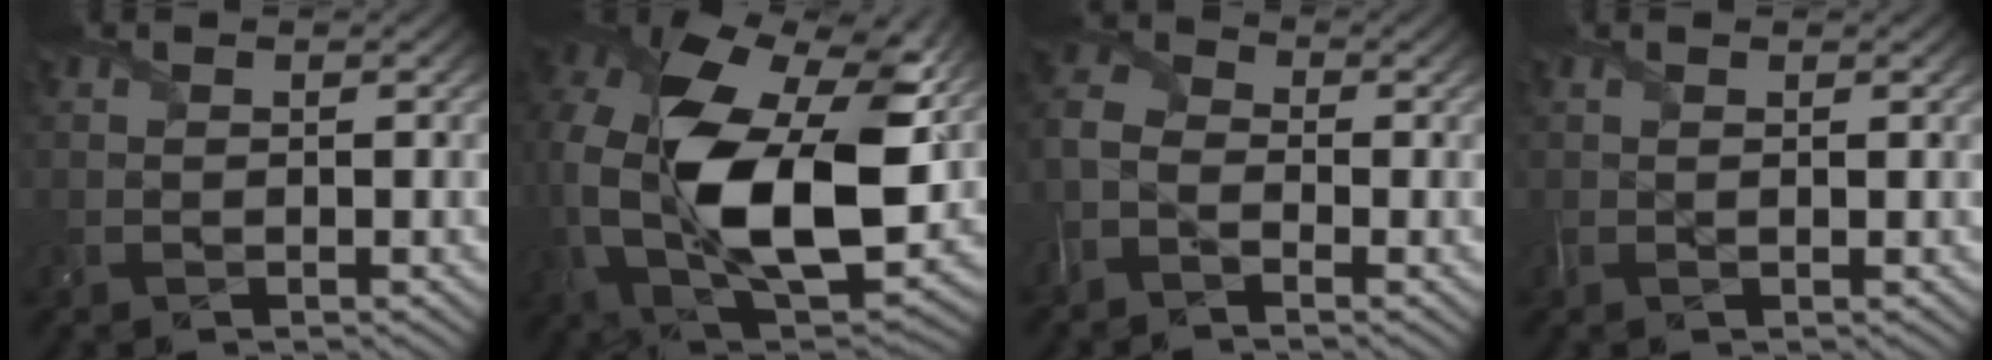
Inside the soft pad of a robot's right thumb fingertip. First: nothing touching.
{"total": 20.8, "force": [3.2, 13.4, 15.6], "torque": [-0.389, -0.029, 0.080]}
{"total": 4.7, "force": [-2.8, 3.1, 2.3], "torque": [-0.068, -0.002, -0.074]}
{"total": 1.0, "force": [0.5, 0.4, 0.8], "torque": [-0.024, 0.001, 0.009]}